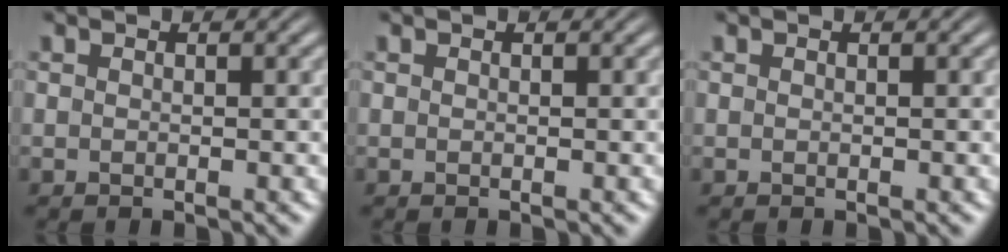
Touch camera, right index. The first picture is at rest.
{"total": 0.0}
{"total": 0.0}